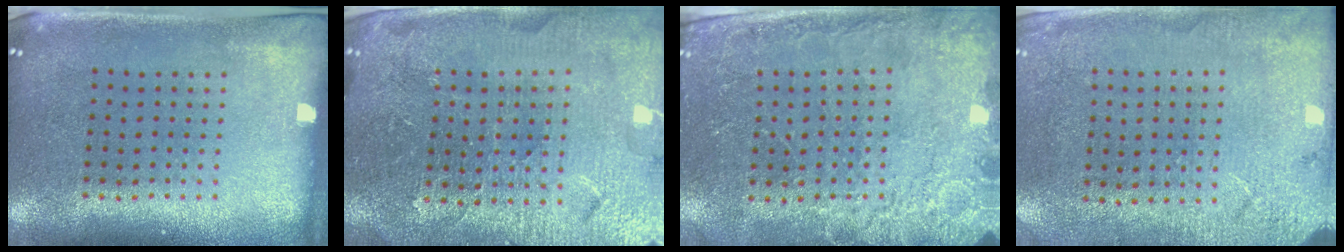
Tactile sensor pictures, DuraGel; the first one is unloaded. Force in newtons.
{"total": 4.6, "press": 4.3, "slide": 1.5}
{"total": 2.5, "press": 2.4, "slide": 0.5}
{"total": 2.6, "press": 2.4, "slide": 0.9}